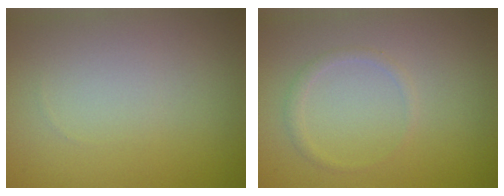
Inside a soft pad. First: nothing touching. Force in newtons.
{"total": 1.0, "press": 1.0, "slide": 0.1}